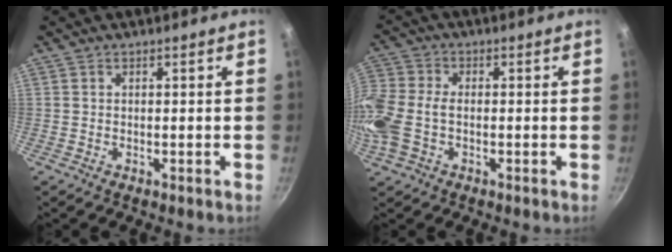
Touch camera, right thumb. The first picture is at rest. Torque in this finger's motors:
{"motor_torque": [0.32, 0.43, 0.84, -0.74, 0.30]}